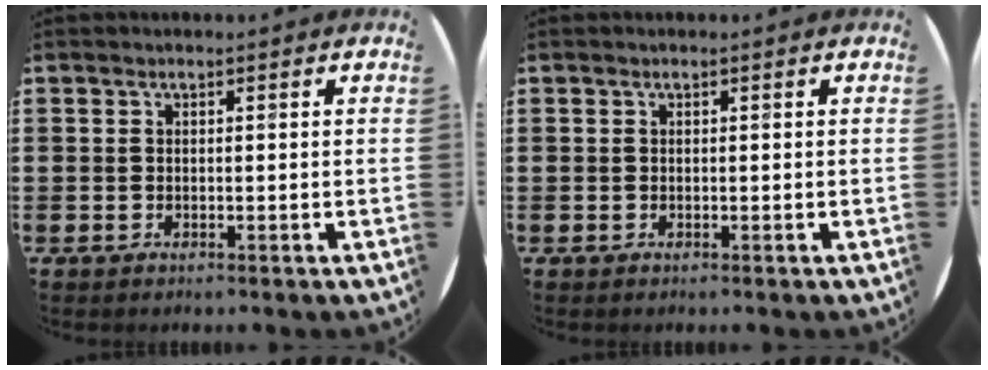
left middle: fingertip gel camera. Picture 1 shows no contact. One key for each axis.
{"total": 0.0}